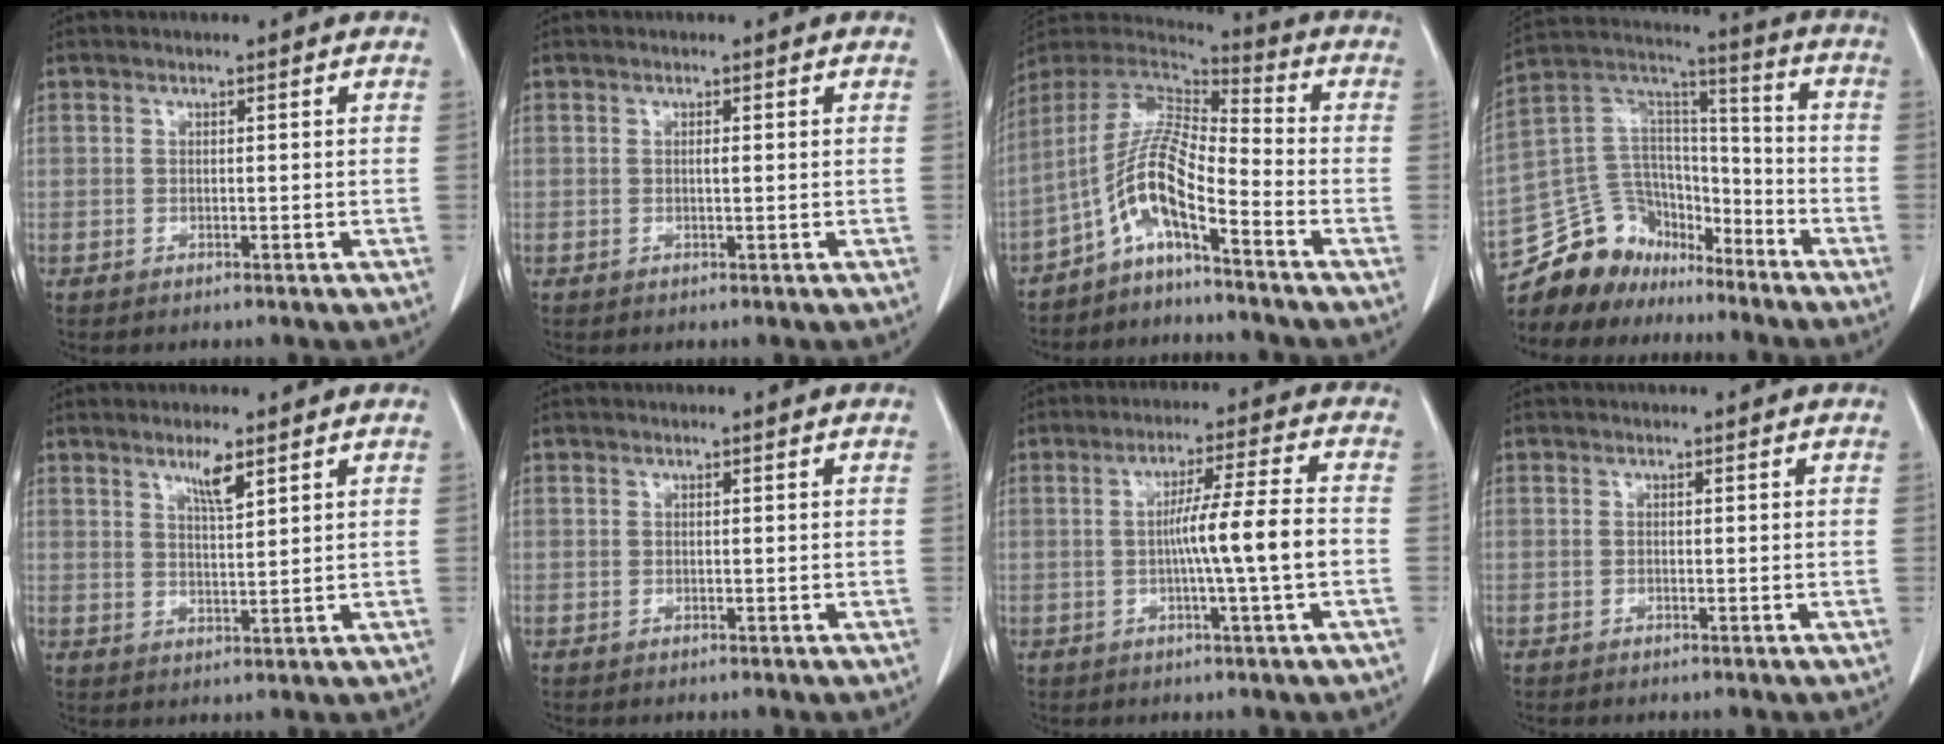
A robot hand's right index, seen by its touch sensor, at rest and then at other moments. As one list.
[{"total": 0.5, "force": [0.1, 0.0, 0.5], "torque": [-0.011, 0.000, 0.002]}, {"total": 9.8, "force": [-5.6, 1.2, 8.0], "torque": [-0.165, 0.022, -0.109]}, {"total": 15.5, "force": [-12.9, 8.1, 2.9], "torque": [-0.062, 0.082, -0.230]}, {"total": 3.6, "force": [2.5, 0.3, 2.7], "torque": [-0.050, -0.004, 0.045]}, {"total": 0.0}, {"total": 8.3, "force": [-1.3, -1.1, 8.1], "torque": [-0.134, 0.005, -0.022]}, {"total": 0.0}]